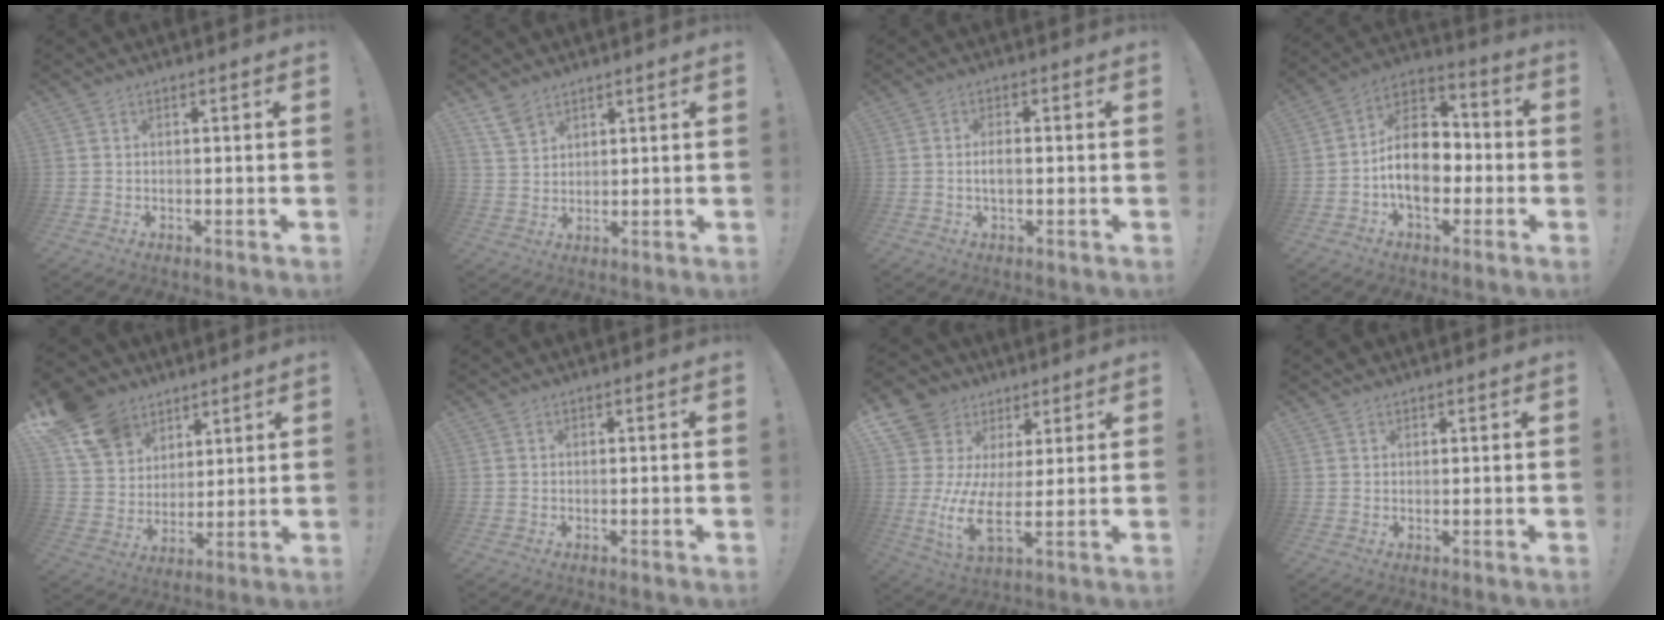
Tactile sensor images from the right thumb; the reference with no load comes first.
{"total": 6.3, "force": [4.8, 3.6, 2.0], "torque": [-0.034, -0.028, 0.094]}
{"total": 3.0, "force": [-0.5, 1.0, 2.8], "torque": [-0.047, -0.001, -0.014]}
{"total": 16.4, "force": [-2.7, 11.3, 11.6], "torque": [-0.195, 0.030, -0.039]}
{"total": 15.0, "force": [9.1, 10.8, 5.0], "torque": [-0.091, -0.053, 0.185]}
{"total": 0.0}
{"total": 11.4, "force": [2.1, 7.1, 8.7], "torque": [-0.194, -0.039, 0.035]}
{"total": 0.9, "force": [0.8, 0.4, 0.1], "torque": [0.002, -0.002, 0.016]}